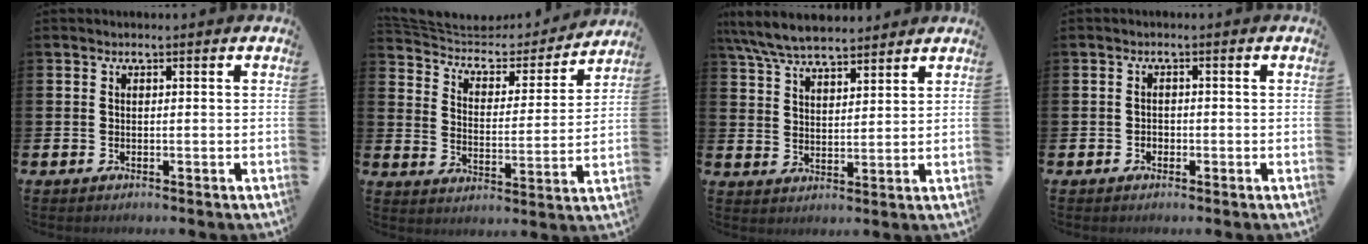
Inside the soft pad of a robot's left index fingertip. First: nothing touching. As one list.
[{"total": 5.5, "force": [4.9, 2.4, 0.8], "torque": [-0.048, -0.040, 0.079]}, {"total": 7.3, "force": [6.8, 1.5, 2.2], "torque": [-0.067, -0.023, 0.126]}, {"total": 1.1, "force": [-0.5, 0.9, 0.2], "torque": [-0.003, 0.002, -0.012]}]